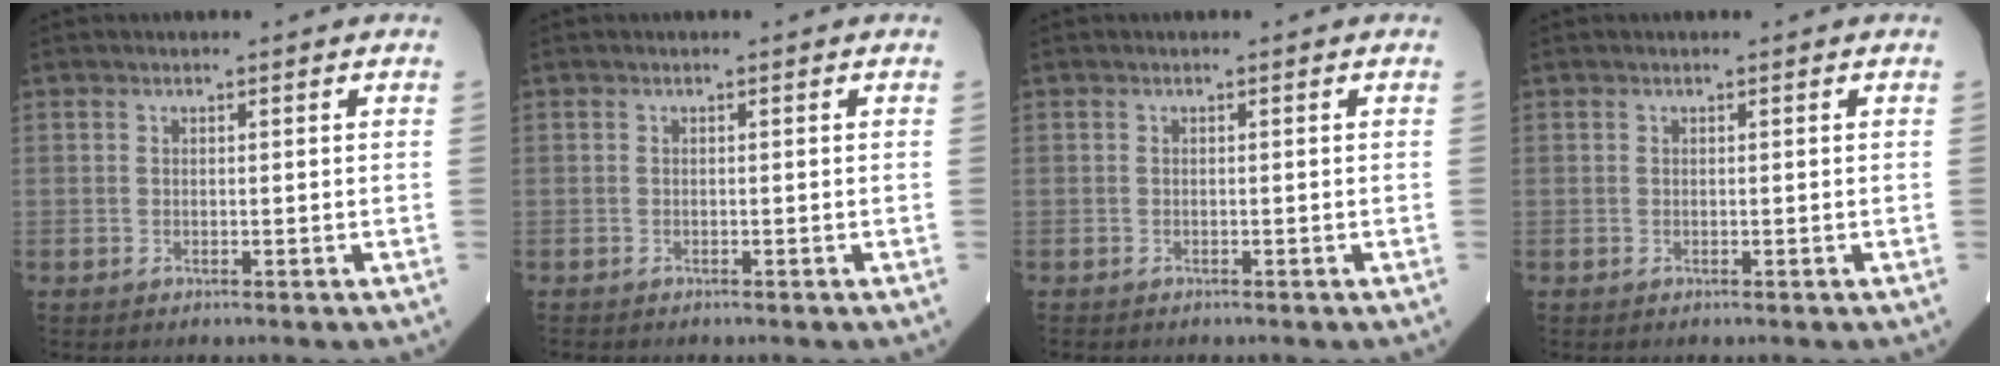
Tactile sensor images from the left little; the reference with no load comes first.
{"total": 0.6, "force": [-0.6, 0.2, 0.2], "torque": [-0.006, -0.002, -0.007]}
{"total": 0.7, "force": [-0.6, 0.2, 0.3], "torque": [-0.007, -0.001, -0.007]}
{"total": 0.0}